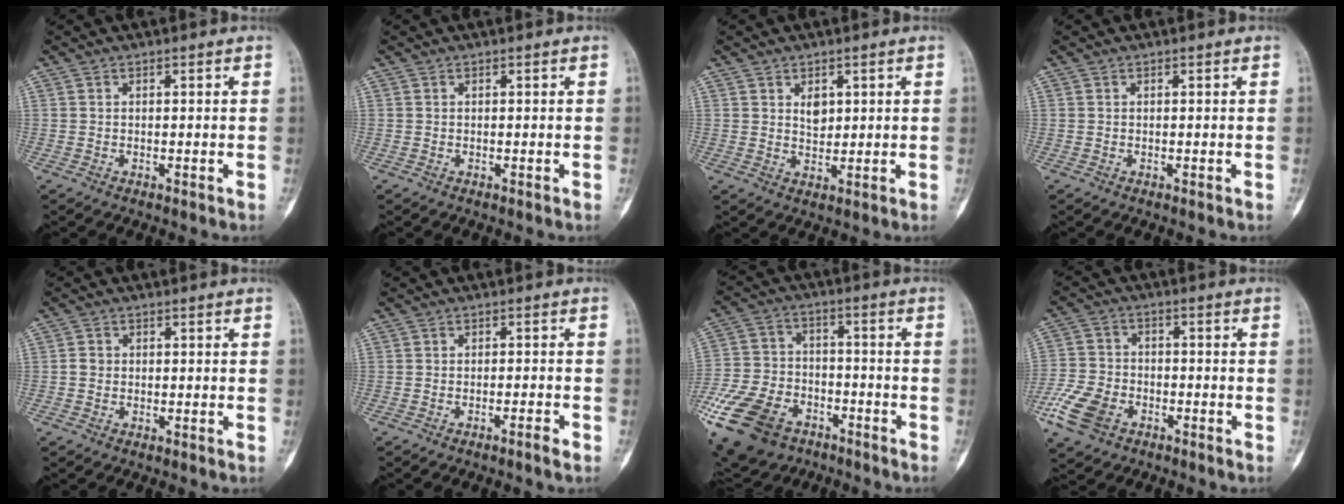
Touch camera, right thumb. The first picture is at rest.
{"total": 0.0}
{"total": 3.1, "force": [1.2, 2.1, 1.9], "torque": [-0.018, -0.009, 0.022]}
{"total": 0.0}
{"total": 1.4, "force": [-0.1, 1.3, 0.6], "torque": [-0.005, 0.004, -0.002]}
{"total": 1.9, "force": [-1.3, -0.1, 1.3], "torque": [-0.027, 0.008, -0.024]}
{"total": 23.3, "force": [-12.2, 15.2, 12.6], "torque": [-0.320, 0.026, -0.213]}
{"total": 9.9, "force": [-5.0, 6.5, 5.5], "torque": [-0.114, 0.013, -0.098]}